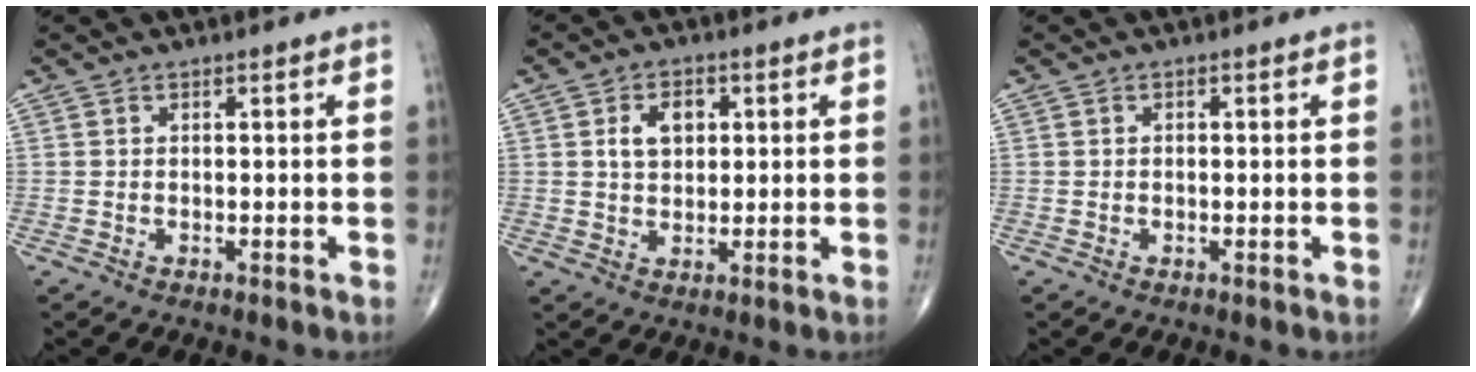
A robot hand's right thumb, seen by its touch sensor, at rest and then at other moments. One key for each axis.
{"total": 5.6, "fx": 1.5, "fy": 3.8, "fz": 3.9, "tx": -0.050, "ty": 0.000, "tz": 0.023}
{"total": 0.5, "fx": 0.1, "fy": 0.3, "fz": 0.5, "tx": -0.012, "ty": 0.003, "tz": 0.003}